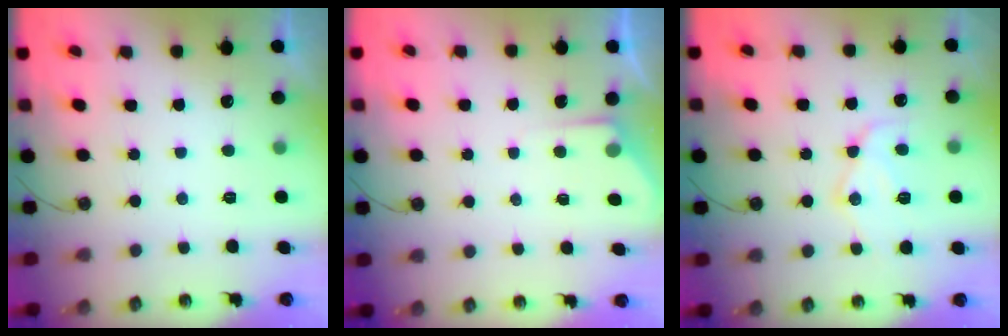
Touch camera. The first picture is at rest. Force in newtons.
{"total": 3.4, "press": 3.3, "slide": 0.5}
{"total": 12.1, "press": 12.1, "slide": 1.2}